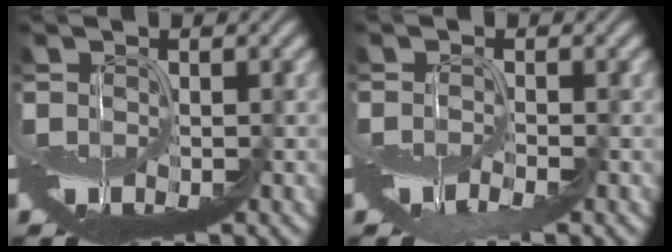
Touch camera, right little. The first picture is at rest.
{"total": 1.0, "force": [-0.6, -0.6, -0.5], "torque": [0.005, -0.001, -0.013]}